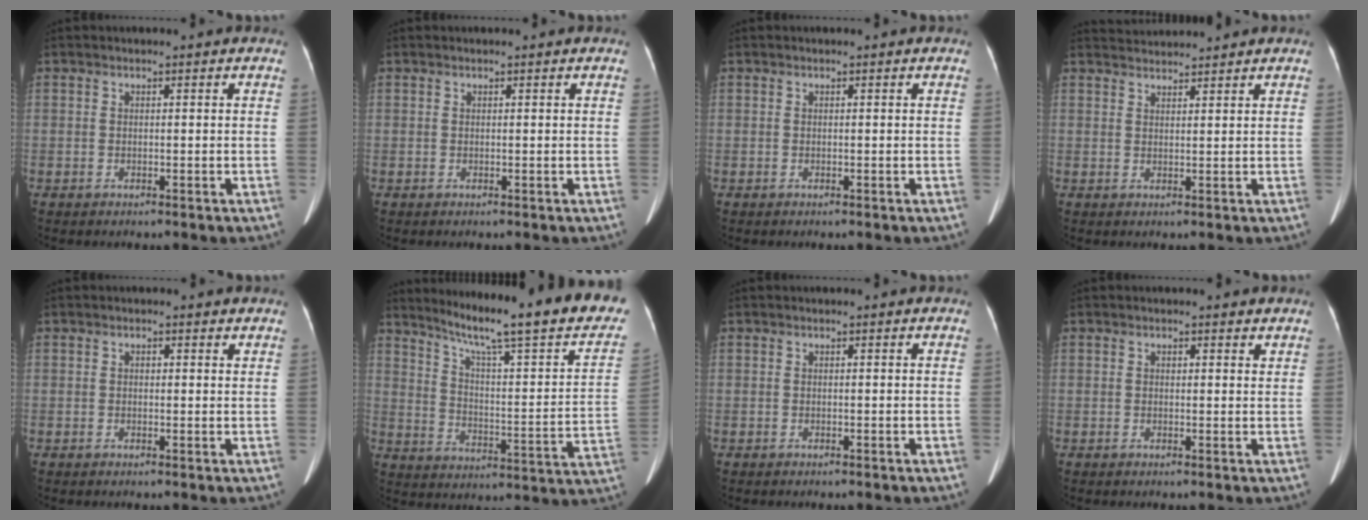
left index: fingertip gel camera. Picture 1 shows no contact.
{"total": 0.7, "force": [0.7, 0.0, 0.3], "torque": [-0.006, 0.007, 0.013]}
{"total": 0.0}
{"total": 4.5, "force": [4.5, -0.3, 0.5], "torque": [-0.013, 0.029, 0.076]}
{"total": 1.4, "force": [0.9, 0.8, 0.8], "torque": [-0.011, 0.006, 0.010]}
{"total": 25.9, "force": [21.2, 1.4, 14.8], "torque": [-0.217, -0.058, 0.278]}
{"total": 0.0}
{"total": 2.0, "force": [1.5, 0.9, 1.0], "torque": [-0.009, 0.007, 0.017]}